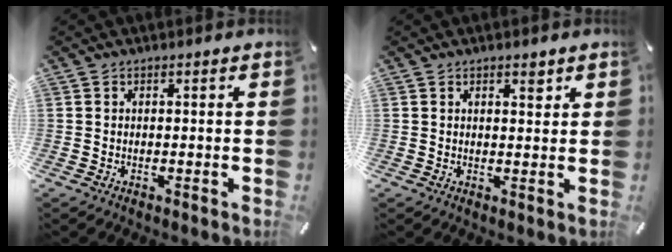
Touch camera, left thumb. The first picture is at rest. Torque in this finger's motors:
{"motor_torque": [0.05, -0.32, -0.01, 0.04, -0.01]}